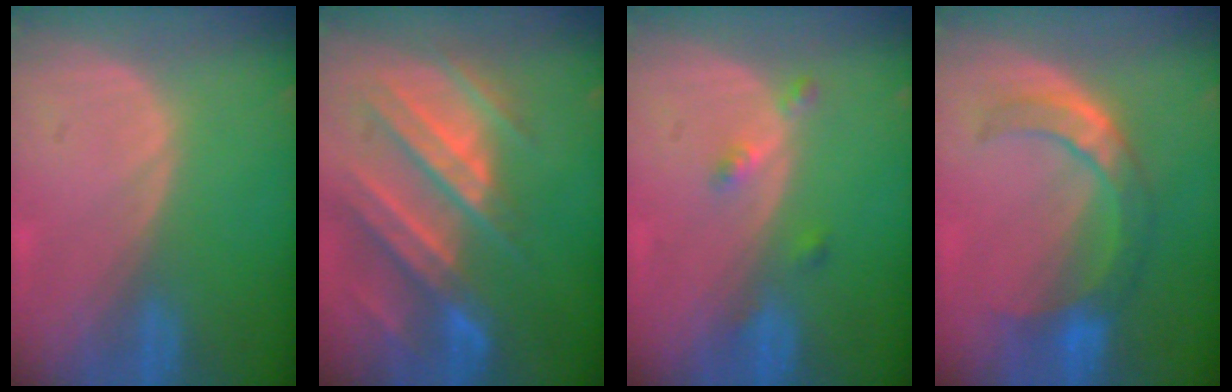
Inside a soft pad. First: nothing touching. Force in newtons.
{"total": 11.3, "press": 9.9, "slide": 5.3}
{"total": 2.7, "press": 2.3, "slide": 1.5}
{"total": 6.9, "press": 6.8, "slide": 1.3}